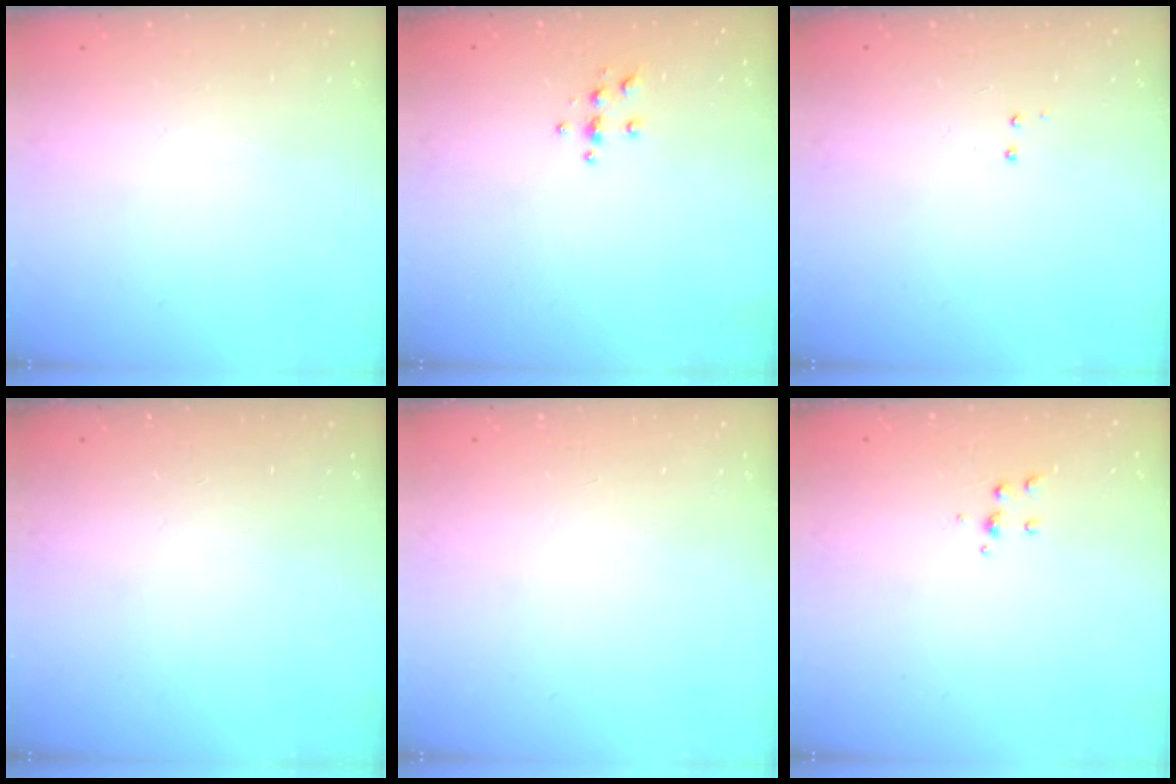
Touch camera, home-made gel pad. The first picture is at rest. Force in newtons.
{"total": 3.9, "press": 3.9, "slide": 0.4}
{"total": 2.9, "press": 2.8, "slide": 0.6}
{"total": 0.0}
{"total": 0.0}
{"total": 5.0, "press": 4.9, "slide": 0.8}